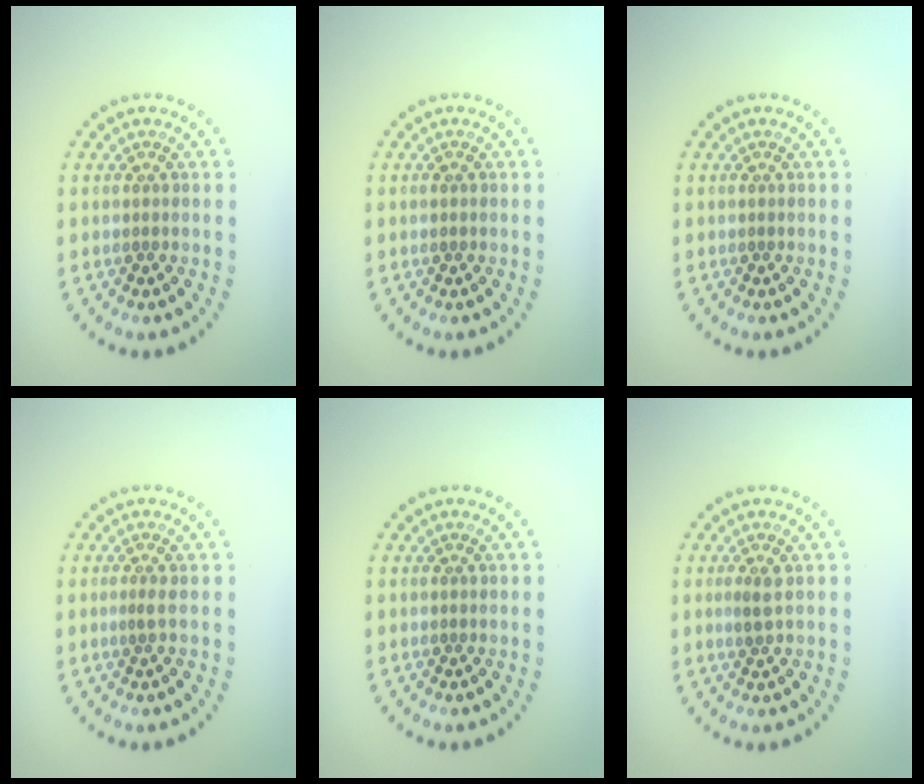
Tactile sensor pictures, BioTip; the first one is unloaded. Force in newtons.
{"total": 0.6, "press": 0.6, "slide": 0.1}
{"total": 0.0}
{"total": 0.5, "press": 0.2, "slide": 0.5}
{"total": 0.0}
{"total": 1.2, "press": 1.1, "slide": 0.4}